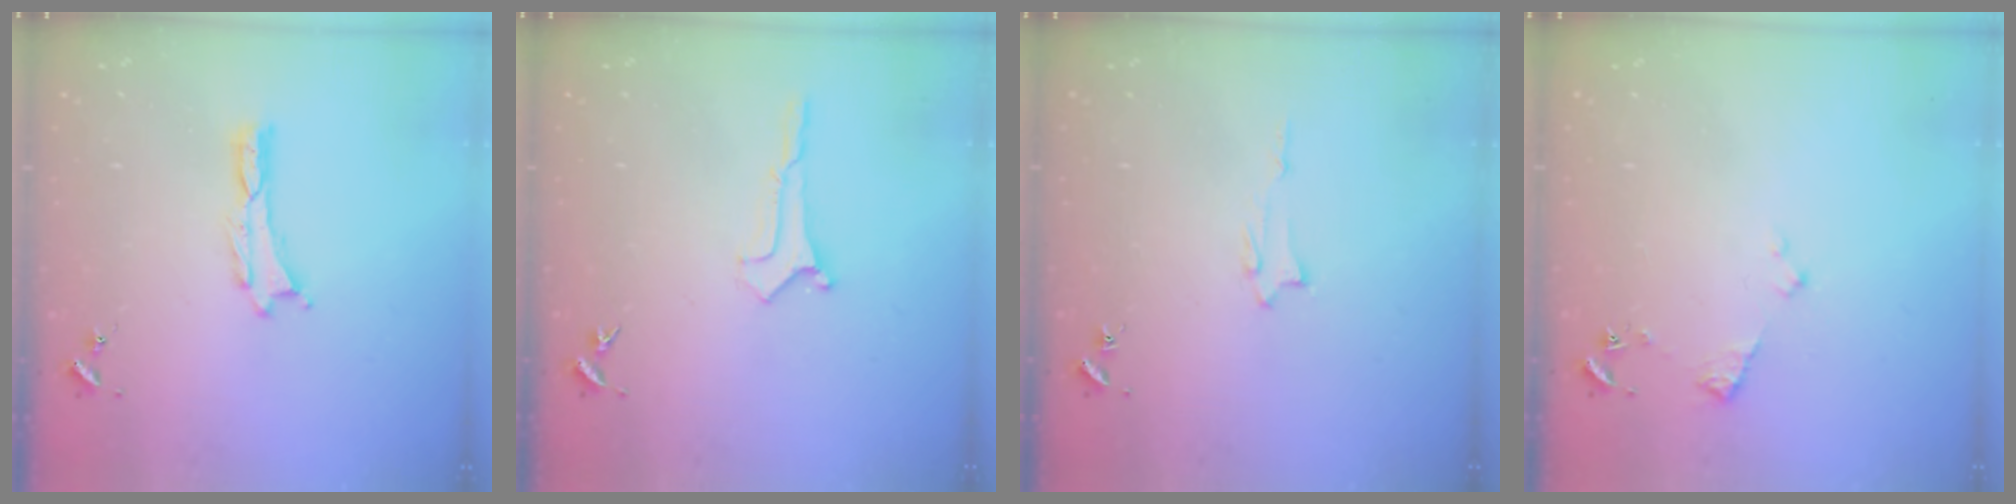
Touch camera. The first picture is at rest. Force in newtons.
{"total": 0.0}
{"total": 1.3, "press": 1.3, "slide": 0.2}
{"total": 2.2, "press": 2.2, "slide": 0.3}